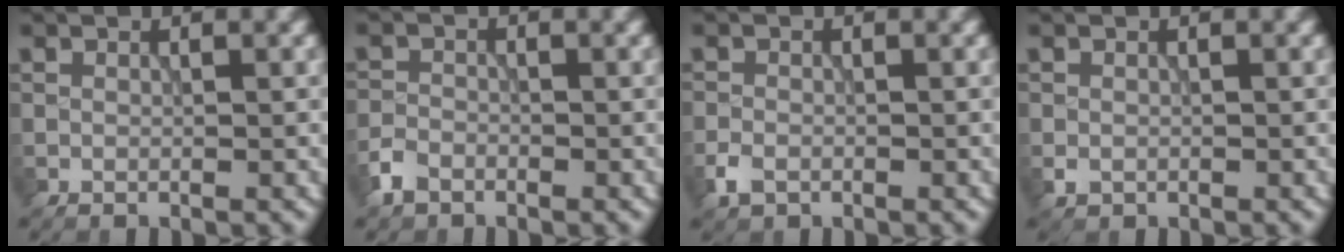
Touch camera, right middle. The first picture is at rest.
{"total": 2.0, "force": [-1.4, 1.2, 0.7], "torque": [-0.011, 0.000, -0.037]}
{"total": 1.7, "force": [-0.9, 1.1, 0.8], "torque": [-0.016, -0.001, -0.022]}
{"total": 0.9, "force": [-0.3, 0.8, 0.4], "torque": [-0.007, -0.006, -0.006]}